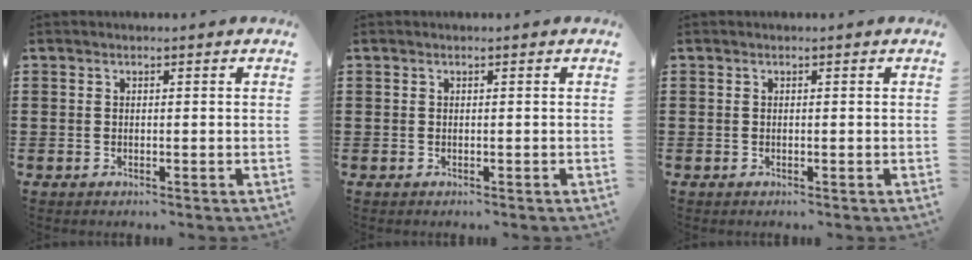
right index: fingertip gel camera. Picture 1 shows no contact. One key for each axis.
{"total": 0.0}
{"total": 0.0}